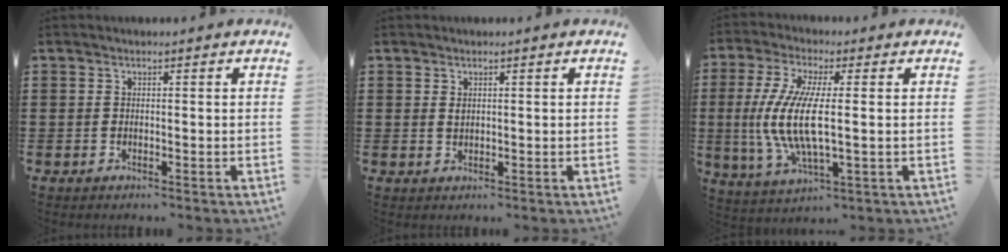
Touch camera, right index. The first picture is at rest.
{"total": 0.9, "force": [0.4, 0.5, 0.7], "torque": [-0.016, 0.000, 0.008]}
{"total": 10.2, "force": [-0.4, 2.8, 9.8], "torque": [-0.230, -0.021, -0.018]}